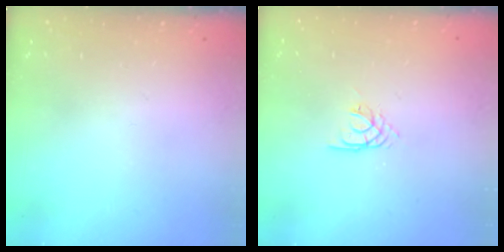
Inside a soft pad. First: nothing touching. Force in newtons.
{"total": 1.4, "press": 1.3, "slide": 0.3}